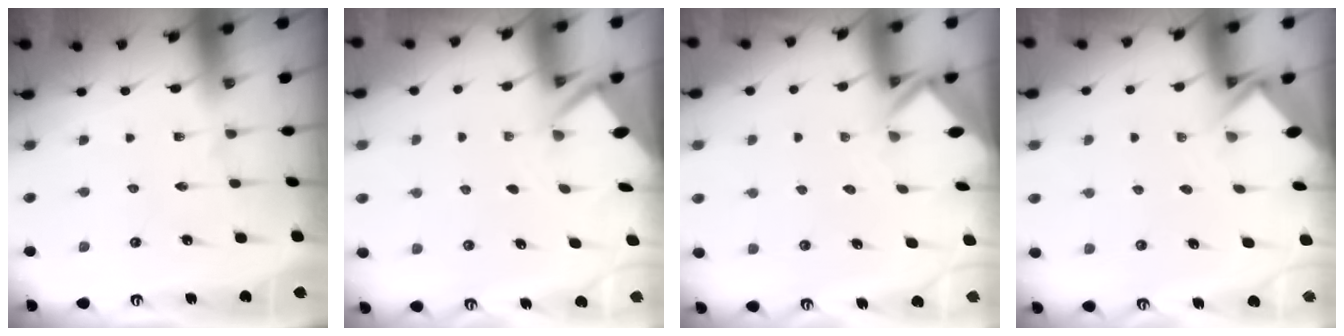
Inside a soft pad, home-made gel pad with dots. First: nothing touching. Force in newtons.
{"total": 2.6, "press": 2.6, "slide": 0.3}
{"total": 2.7, "press": 2.7, "slide": 0.2}
{"total": 2.7, "press": 2.7, "slide": 0.2}